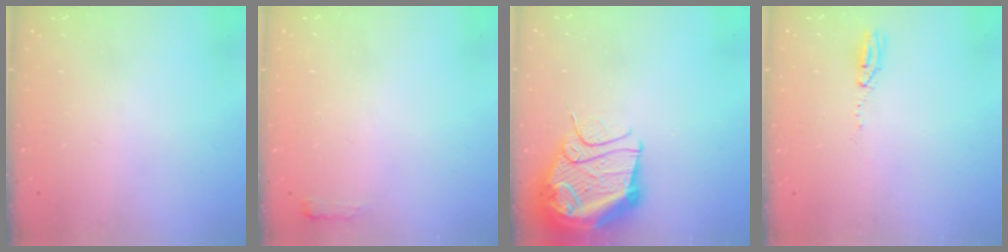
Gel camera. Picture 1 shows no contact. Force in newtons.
{"total": 2.7, "press": 2.6, "slide": 0.5}
{"total": 17.5, "press": 17.4, "slide": 1.9}
{"total": 14.6, "press": 5.0, "slide": 13.7}